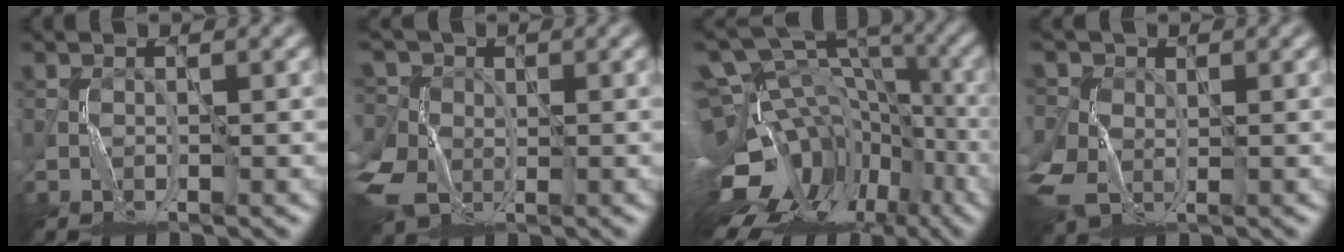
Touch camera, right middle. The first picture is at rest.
{"total": 6.8, "force": [-0.6, 5.9, 3.3], "torque": [-0.095, -0.006, -0.019]}
{"total": 16.7, "force": [-7.3, 11.7, 9.3], "torque": [-0.168, 0.002, -0.064]}
{"total": 5.1, "force": [-0.5, 4.4, 2.5], "torque": [-0.075, -0.015, -0.010]}